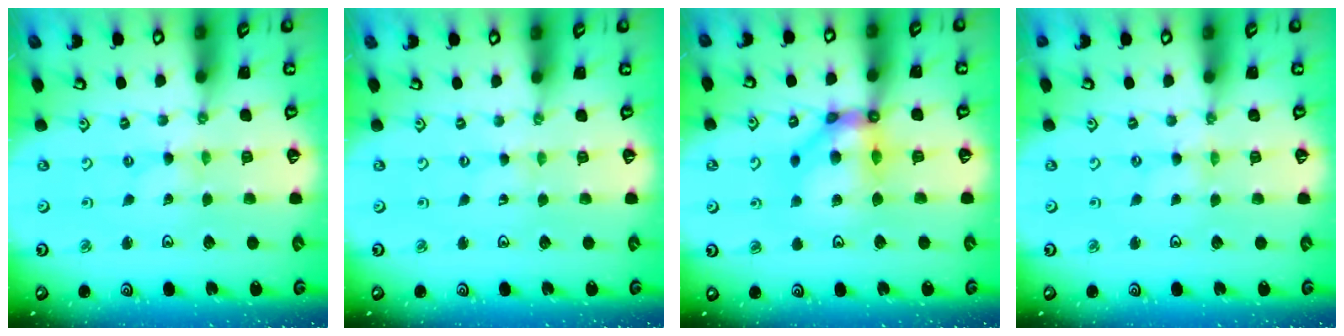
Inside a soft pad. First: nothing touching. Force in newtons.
{"total": 0.6, "press": 0.6, "slide": 0.1}
{"total": 11.2, "press": 11.0, "slide": 2.4}
{"total": 0.0}